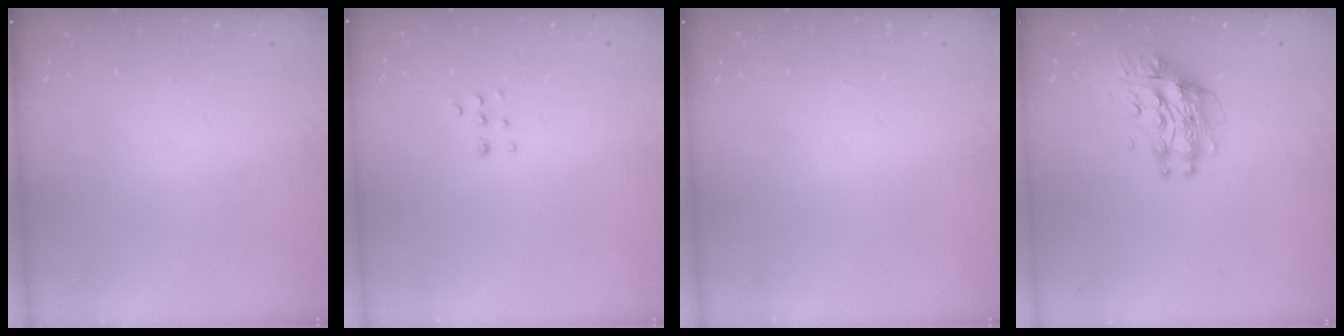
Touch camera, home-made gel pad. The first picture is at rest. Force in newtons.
{"total": 3.9, "press": 3.8, "slide": 1.0}
{"total": 0.0}
{"total": 10.4, "press": 10.4, "slide": 0.9}